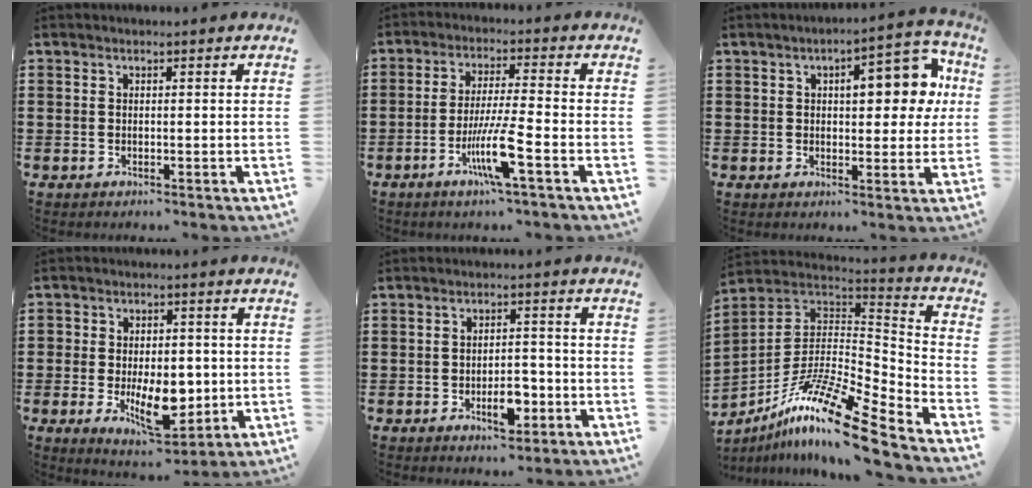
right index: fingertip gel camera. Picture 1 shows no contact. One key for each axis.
{"total": 8.4, "fx": -3.8, "fy": 0.2, "fz": 7.5, "tx": -0.155, "ty": -0.017, "tz": -0.075}
{"total": 9.8, "fx": 2.5, "fy": 4.4, "fz": 8.4, "tx": -0.107, "ty": -0.005, "tz": 0.030}
{"total": 9.6, "fx": -1.6, "fy": 5.9, "fz": 7.4, "tx": -0.111, "ty": 0.005, "tz": -0.024}
{"total": 5.6, "fx": -2.3, "fy": 2.5, "fz": 4.5, "tx": -0.078, "ty": 0.009, "tz": -0.040}
{"total": 16.6, "fx": -11.6, "fy": 2.4, "fz": 11.7, "tx": -0.224, "ty": 0.026, "tz": -0.216}